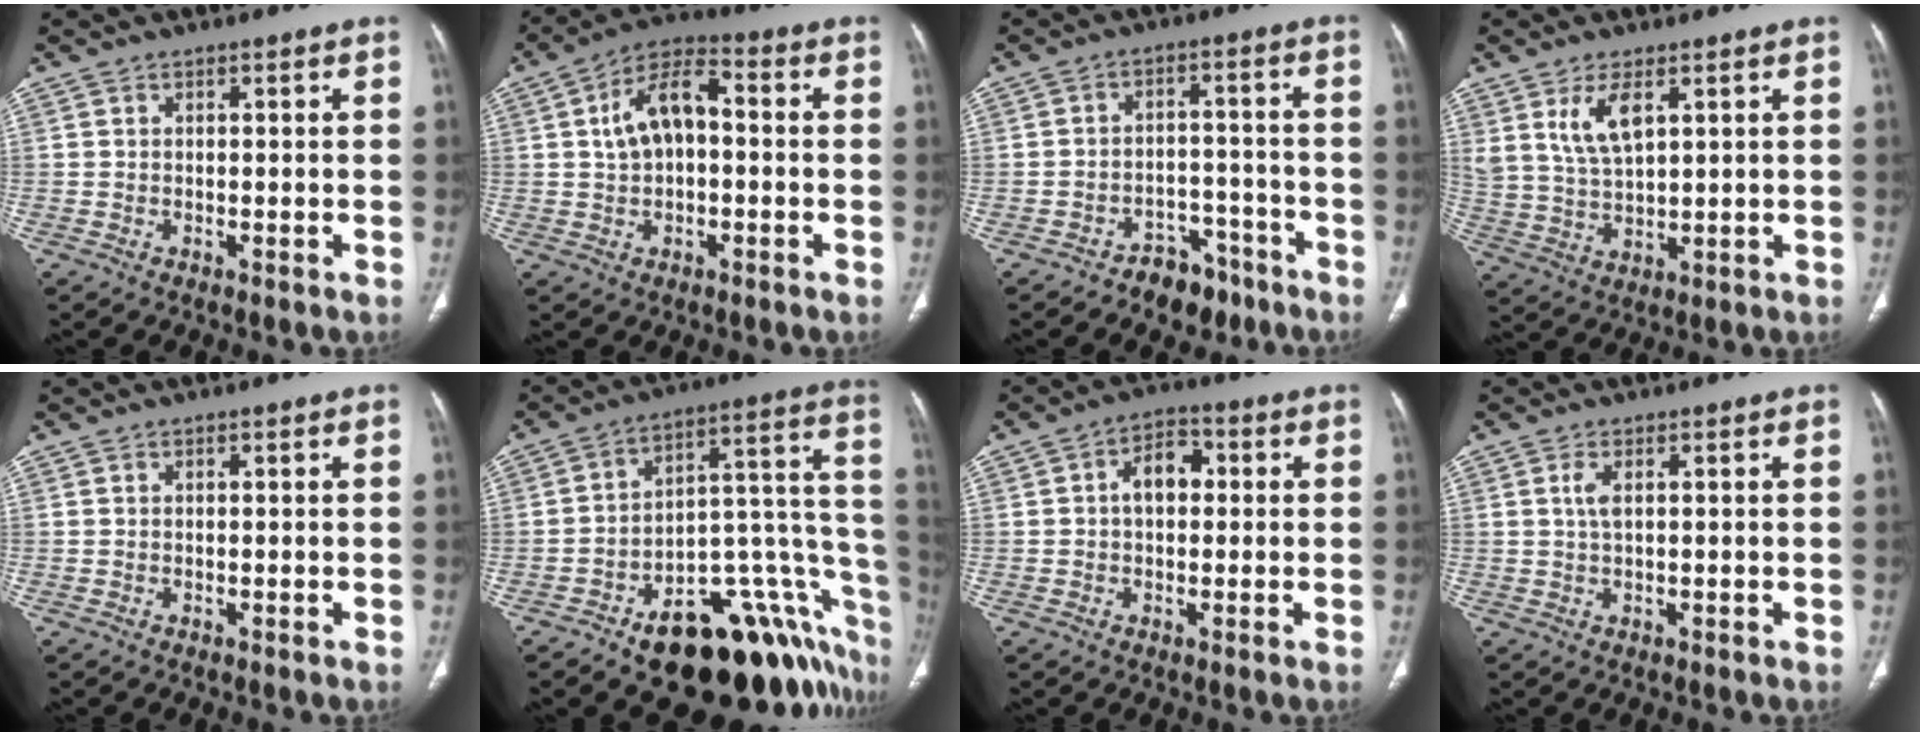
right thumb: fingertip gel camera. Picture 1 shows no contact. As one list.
[{"total": 10.1, "force": [0.7, 5.9, 8.2], "torque": [-0.145, 0.031, 0.005]}, {"total": 7.0, "force": [-5.0, 4.4, 2.1], "torque": [-0.001, 0.051, -0.073]}, {"total": 7.3, "force": [3.5, 3.1, 5.7], "torque": [-0.110, -0.019, 0.080]}, {"total": 0.0}, {"total": 28.5, "force": [-13.2, 12.6, 21.9], "torque": [-0.166, 0.103, -0.180]}, {"total": 6.2, "force": [0.5, 4.1, 4.6], "torque": [-0.061, 0.020, 0.000]}, {"total": 2.0, "force": [0.5, 0.6, 1.8], "torque": [-0.048, 0.004, 0.016]}]